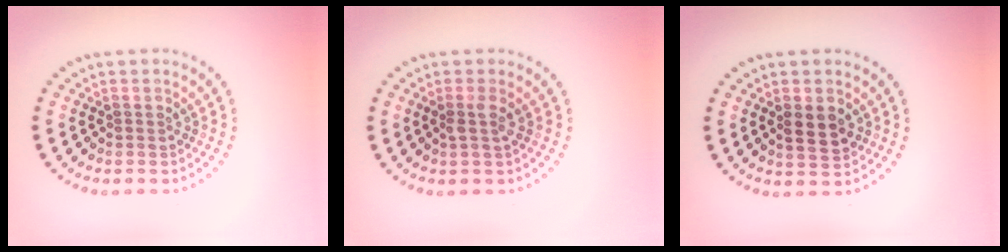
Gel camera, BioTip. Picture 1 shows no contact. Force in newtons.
{"total": 1.2, "press": 1.0, "slide": 0.6}
{"total": 2.6, "press": 2.6, "slide": 0.2}